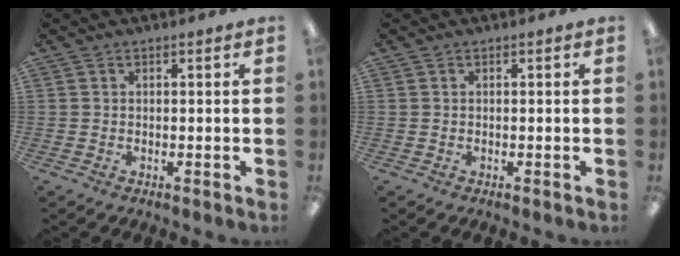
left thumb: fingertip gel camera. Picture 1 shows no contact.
{"total": 0.0}